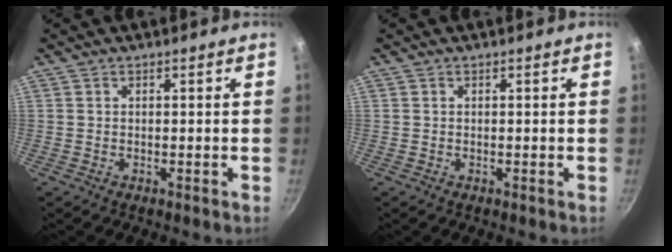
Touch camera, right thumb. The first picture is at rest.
{"total": 0.0}